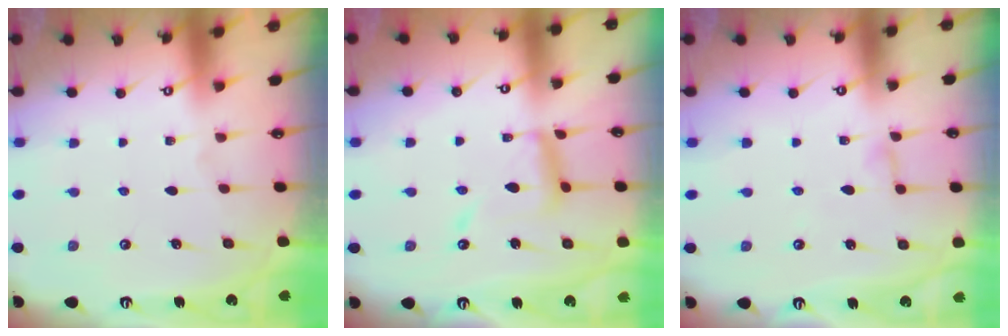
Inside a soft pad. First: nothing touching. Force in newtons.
{"total": 10.9, "press": 10.9, "slide": 0.8}
{"total": 2.3, "press": 2.3, "slide": 0.2}